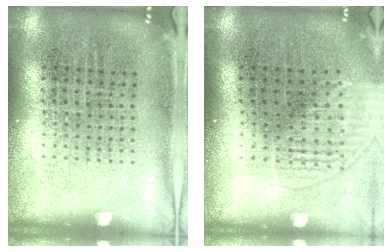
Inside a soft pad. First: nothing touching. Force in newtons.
{"total": 1.4, "press": 1.2, "slide": 0.6}